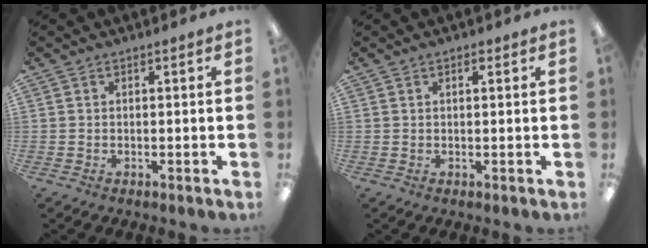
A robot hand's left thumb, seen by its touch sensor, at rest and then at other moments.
{"total": 1.0, "force": [0.7, 0.3, 0.7], "torque": [-0.009, -0.002, 0.010]}